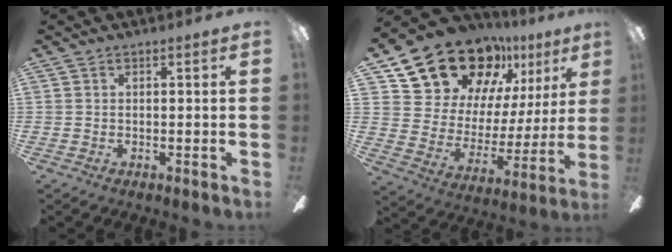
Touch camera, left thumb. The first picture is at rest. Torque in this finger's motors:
{"motor_torque": [0.20, 0.86, 1.33, -1.43, 0.09]}